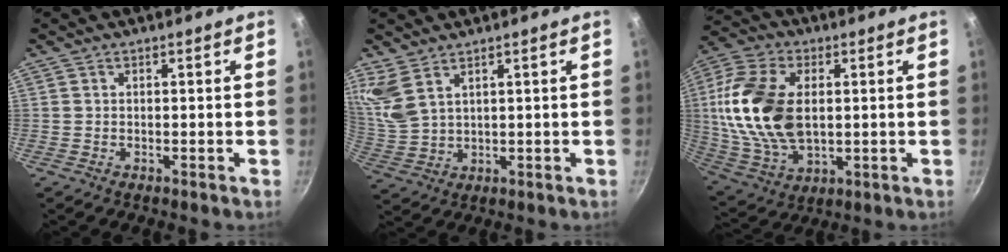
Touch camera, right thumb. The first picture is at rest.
{"total": 6.4, "force": [4.5, 3.0, 3.5], "torque": [-0.064, -0.030, 0.104]}
{"total": 19.8, "force": [2.1, 12.2, 15.4], "torque": [-0.295, 0.000, 0.044]}